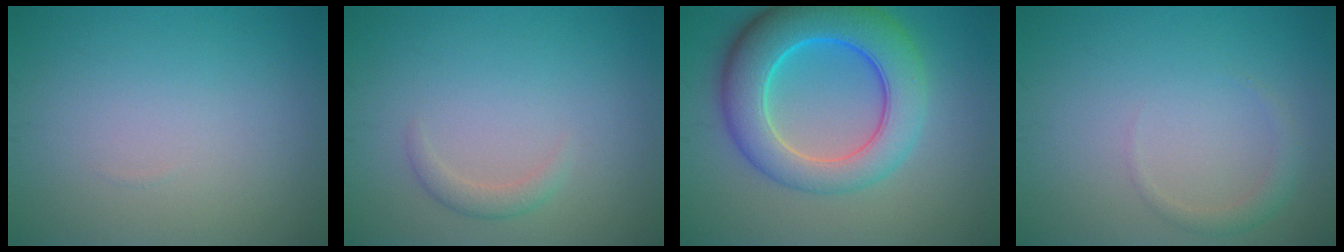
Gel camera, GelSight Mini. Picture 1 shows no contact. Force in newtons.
{"total": 1.4, "press": 1.4, "slide": 0.1}
{"total": 9.4, "press": 9.4, "slide": 0.4}
{"total": 1.3, "press": 1.3, "slide": 0.1}